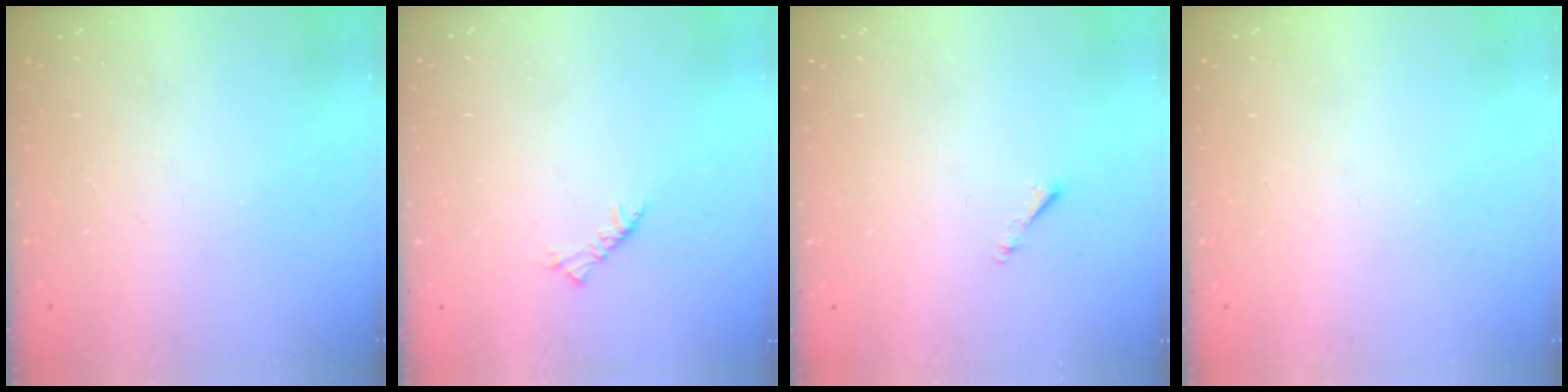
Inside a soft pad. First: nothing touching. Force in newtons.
{"total": 2.5, "press": 2.4, "slide": 0.7}
{"total": 0.8, "press": 0.7, "slide": 0.3}
{"total": 0.0}